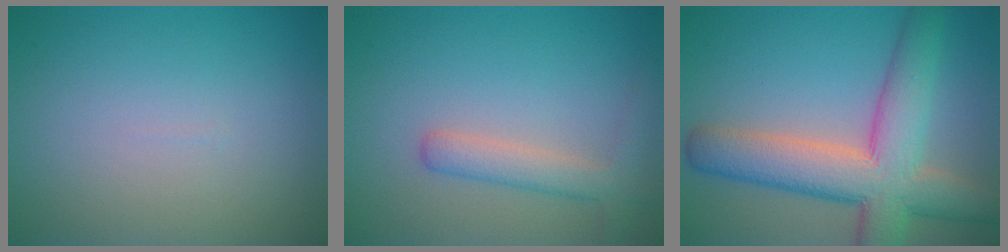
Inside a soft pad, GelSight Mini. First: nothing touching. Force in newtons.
{"total": 2.8, "press": 2.8, "slide": 0.1}
{"total": 9.1, "press": 9.0, "slide": 0.7}